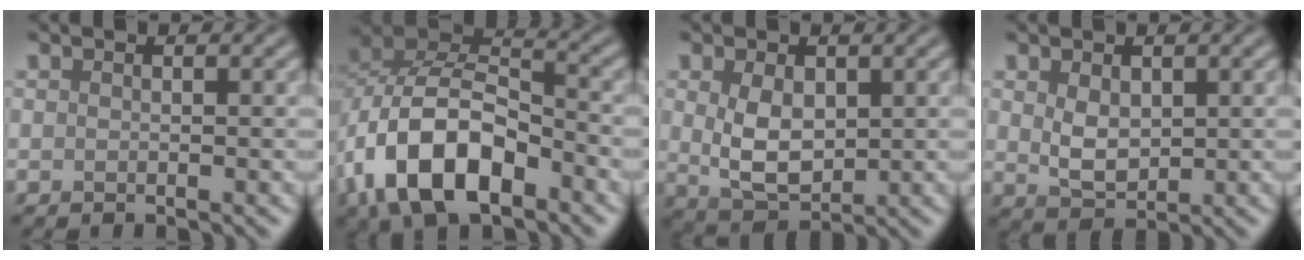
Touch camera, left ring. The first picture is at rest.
{"total": 11.0, "force": [-4.7, 6.2, 7.9], "torque": [-0.151, 0.003, -0.089]}
{"total": 4.7, "force": [0.6, 3.0, 3.6], "torque": [-0.081, -0.004, 0.021]}
{"total": 3.0, "force": [0.6, 2.0, 2.2], "torque": [-0.047, -0.004, 0.018]}